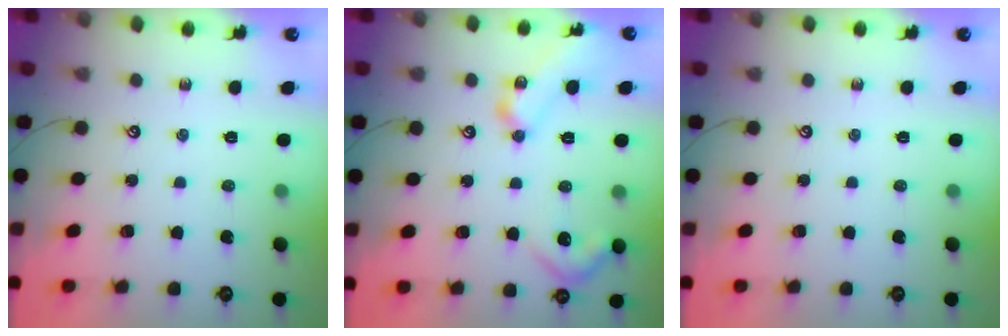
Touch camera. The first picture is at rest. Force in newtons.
{"total": 18.5, "press": 18.5, "slide": 0.5}
{"total": 0.0}